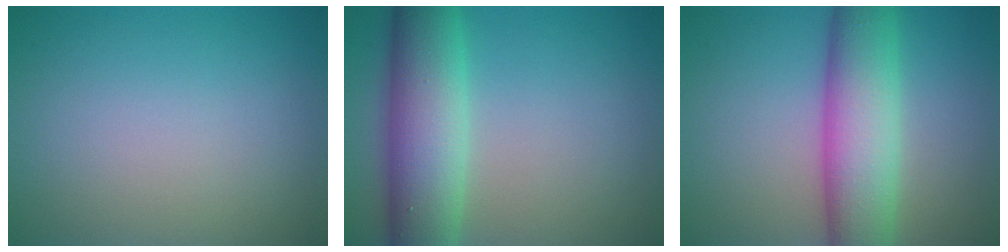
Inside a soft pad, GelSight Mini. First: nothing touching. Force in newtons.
{"total": 8.5, "press": 8.5, "slide": 0.5}
{"total": 8.3, "press": 8.3, "slide": 0.2}